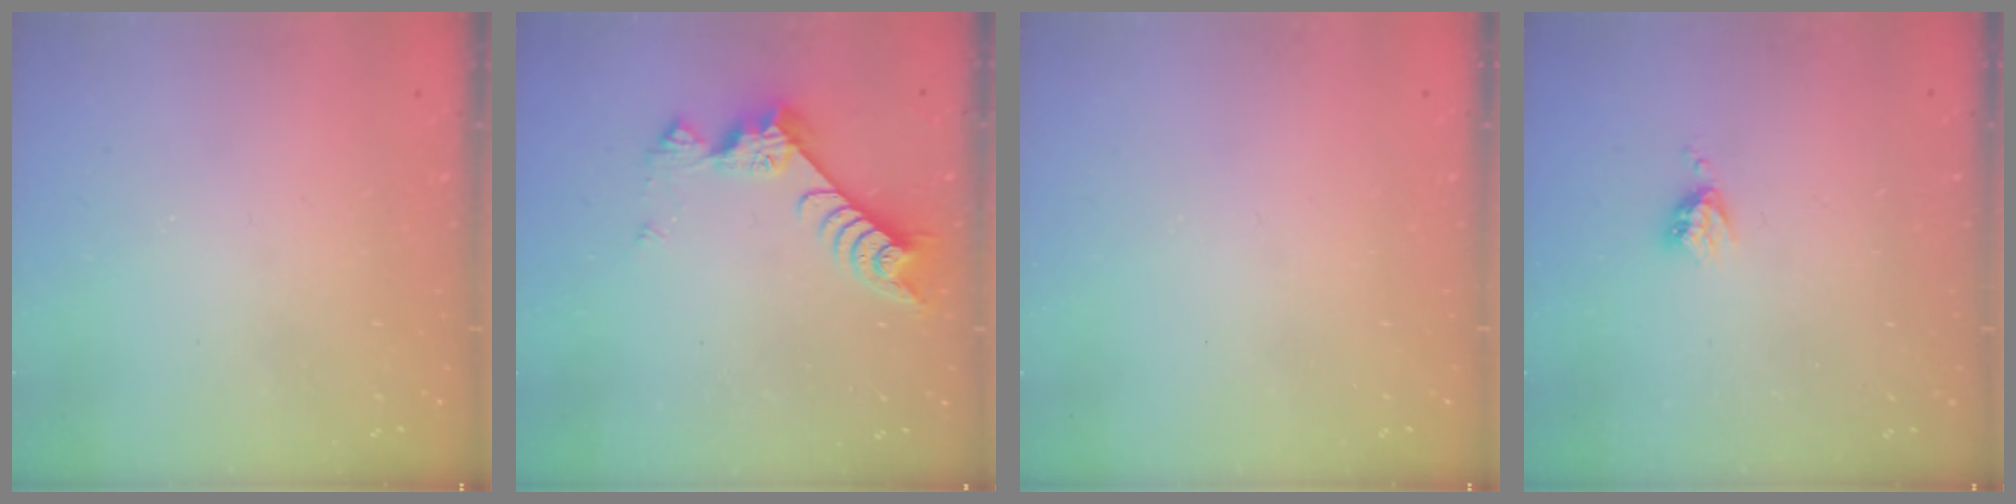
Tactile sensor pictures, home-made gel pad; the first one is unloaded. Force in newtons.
{"total": 9.0, "press": 9.0, "slide": 1.0}
{"total": 0.0}
{"total": 3.3, "press": 3.3, "slide": 0.4}